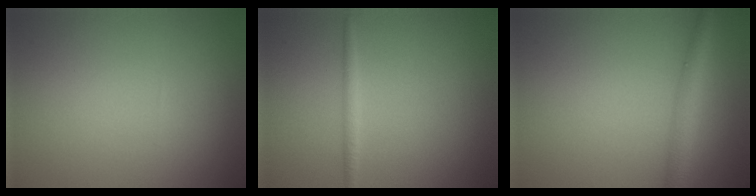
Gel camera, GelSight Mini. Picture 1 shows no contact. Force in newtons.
{"total": 1.1, "press": 1.1, "slide": 0.1}
{"total": 3.0, "press": 3.0, "slide": 0.1}